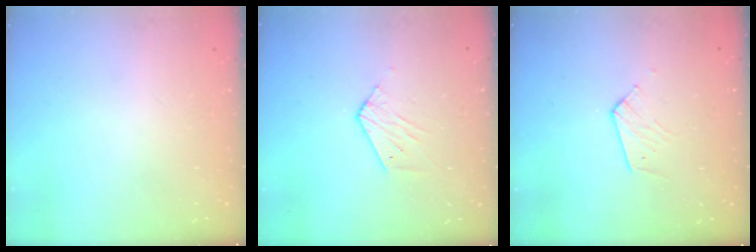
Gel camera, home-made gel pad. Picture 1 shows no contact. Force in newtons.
{"total": 4.9, "press": 4.8, "slide": 0.4}
{"total": 4.9, "press": 4.8, "slide": 0.4}